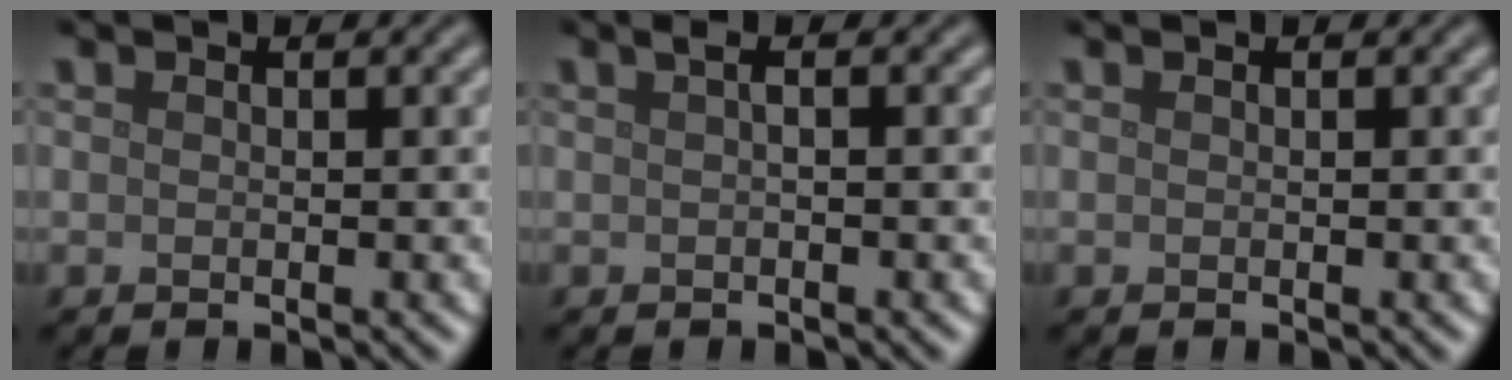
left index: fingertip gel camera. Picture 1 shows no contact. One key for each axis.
{"total": 0.9, "fx": 0.1, "fy": 0.2, "fz": 0.9, "tx": -0.018, "ty": 0.003, "tz": 0.001}
{"total": 0.0}